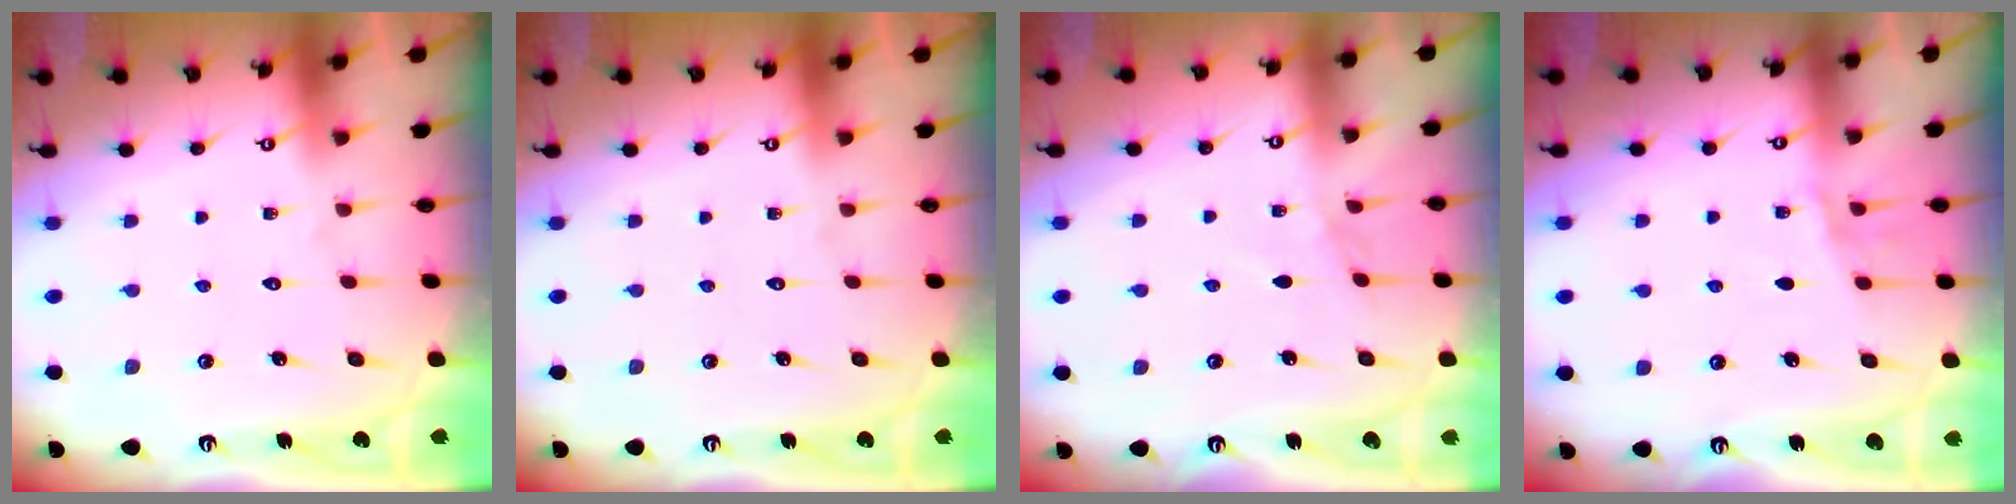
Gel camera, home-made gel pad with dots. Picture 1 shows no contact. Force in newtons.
{"total": 0.0}
{"total": 3.6, "press": 3.6, "slide": 0.4}
{"total": 4.8, "press": 4.6, "slide": 1.4}